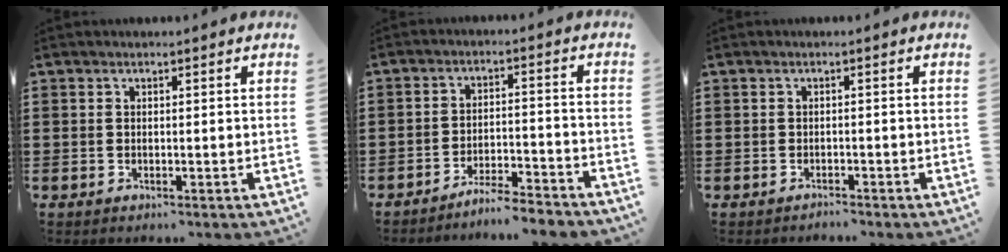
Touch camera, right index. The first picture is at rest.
{"total": 4.6, "force": [-4.5, -0.1, 1.0], "torque": [-0.019, 0.000, -0.091]}
{"total": 1.1, "force": [-1.1, 0.3, -0.2], "torque": [0.001, 0.006, -0.025]}